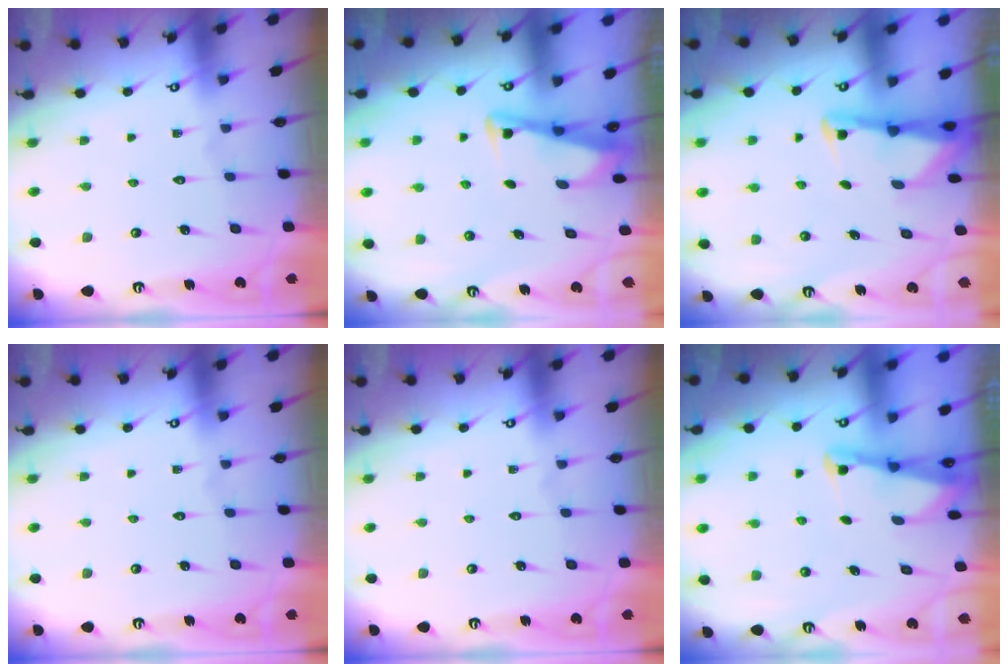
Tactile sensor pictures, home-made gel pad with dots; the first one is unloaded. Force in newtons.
{"total": 3.3, "press": 3.3, "slide": 0.4}
{"total": 3.0, "press": 3.0, "slide": 0.3}
{"total": 0.0}
{"total": 0.0}
{"total": 2.2, "press": 2.2, "slide": 0.3}